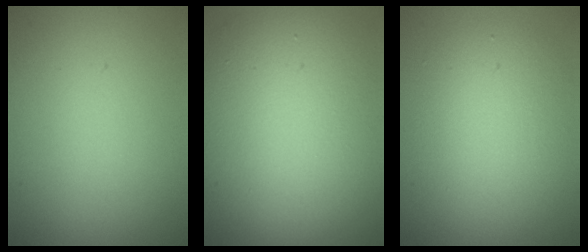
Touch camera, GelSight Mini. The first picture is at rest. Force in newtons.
{"total": 12.7, "press": 12.6, "slide": 0.8}
{"total": 4.9, "press": 4.9, "slide": 0.2}